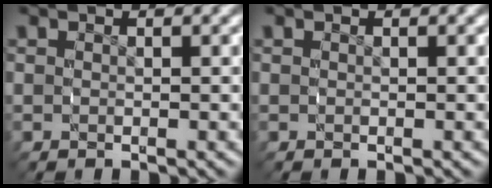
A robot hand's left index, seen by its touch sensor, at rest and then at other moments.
{"total": 0.0}